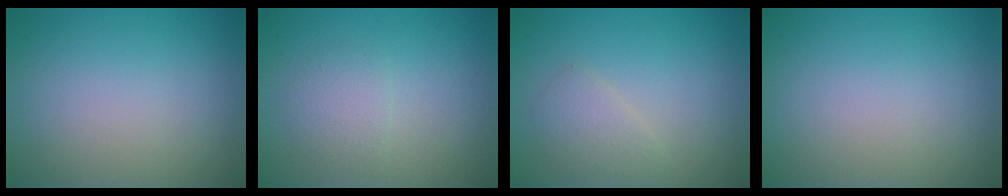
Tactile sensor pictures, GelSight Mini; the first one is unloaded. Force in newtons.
{"total": 2.9, "press": 2.9, "slide": 0.2}
{"total": 1.7, "press": 1.7, "slide": 0.1}
{"total": 0.0}